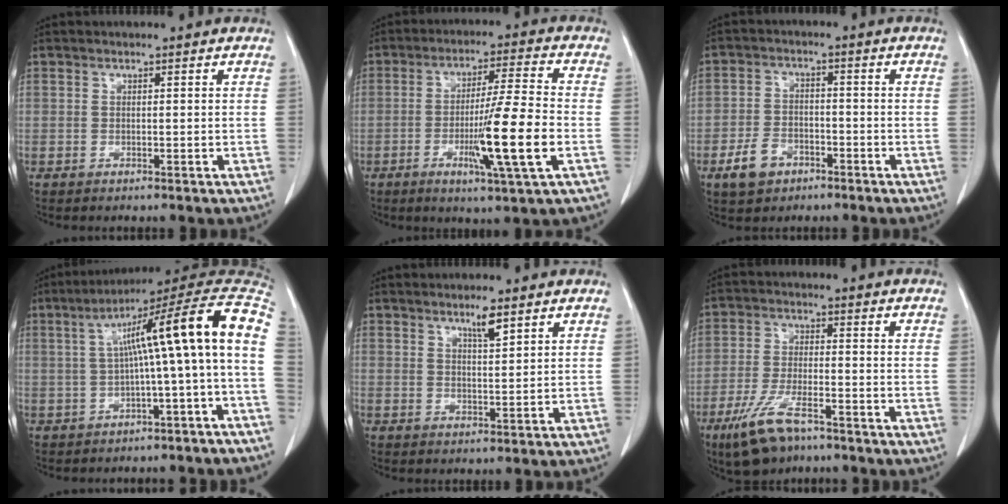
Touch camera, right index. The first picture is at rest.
{"total": 12.4, "force": [-3.3, -0.7, 11.9], "torque": [-0.206, -0.016, -0.061]}
{"total": 5.8, "force": [-3.3, 3.7, 2.9], "torque": [-0.064, 0.005, -0.055]}
{"total": 15.3, "force": [-0.2, -0.3, 15.3], "torque": [-0.218, 0.052, -0.007]}
{"total": 3.0, "force": [2.1, 0.2, 2.2], "torque": [-0.041, -0.003, 0.038]}
{"total": 9.1, "force": [-6.2, 2.7, 6.1], "torque": [-0.130, -0.015, -0.108]}